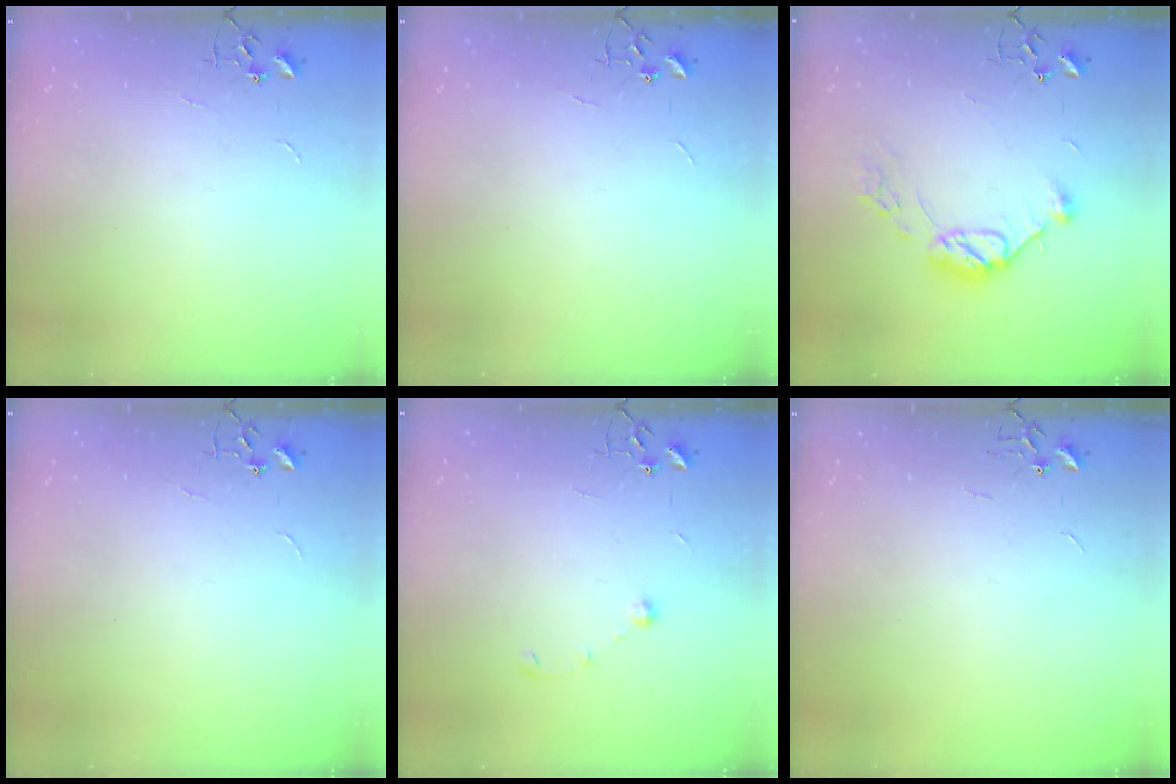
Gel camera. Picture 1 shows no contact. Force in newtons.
{"total": 0.0}
{"total": 11.3, "press": 11.3, "slide": 1.0}
{"total": 0.0}
{"total": 5.4, "press": 5.3, "slide": 0.9}
{"total": 0.0}